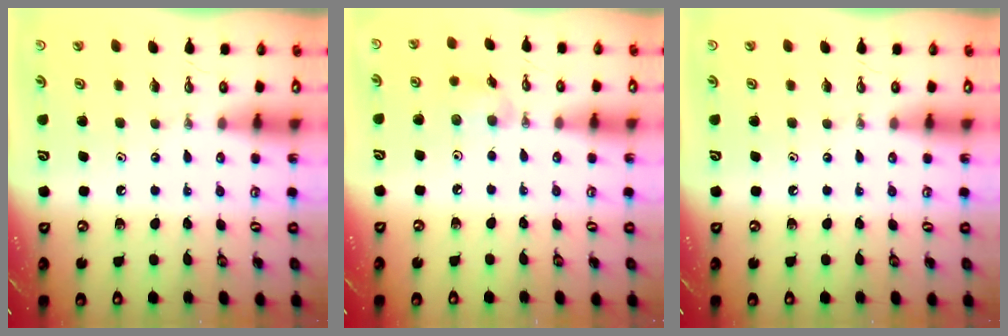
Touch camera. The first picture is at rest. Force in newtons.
{"total": 5.2, "press": 5.2, "slide": 0.3}
{"total": 0.0}